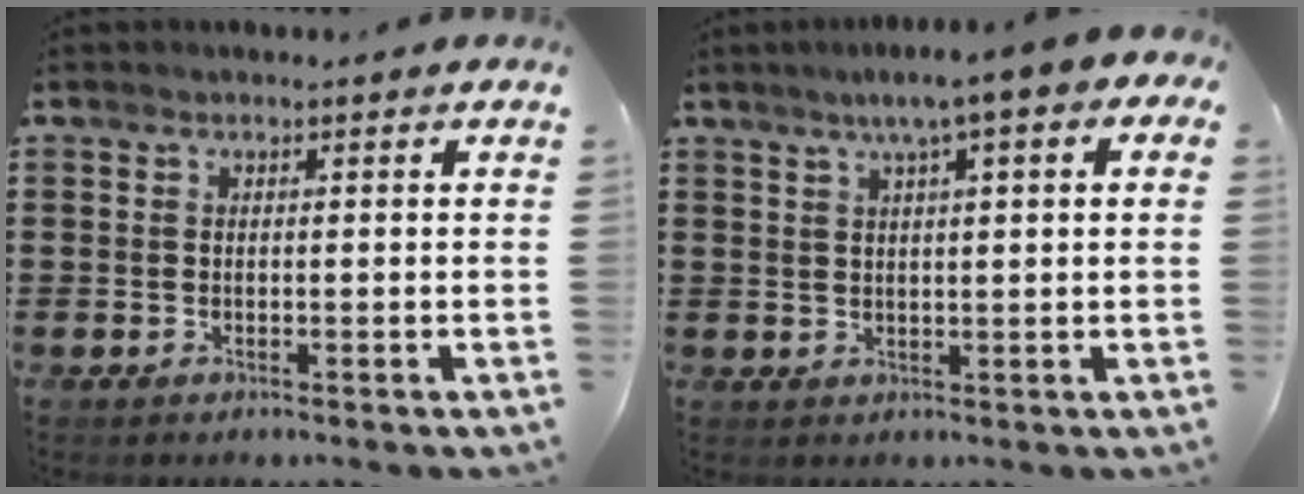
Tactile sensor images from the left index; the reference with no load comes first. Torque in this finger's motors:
{"motor_torque": [2.14, 0.00, 0.67, 0.21]}